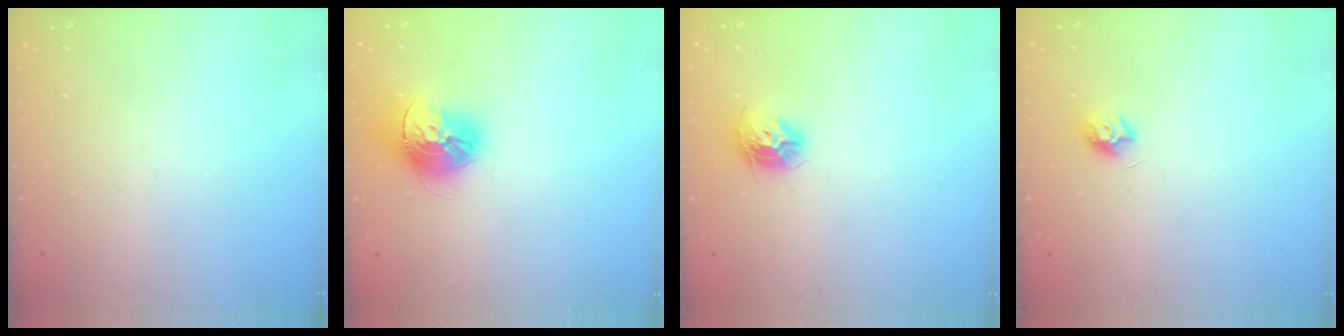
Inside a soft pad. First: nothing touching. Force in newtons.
{"total": 15.1, "press": 15.0, "slide": 1.5}
{"total": 9.9, "press": 9.9, "slide": 0.5}
{"total": 6.8, "press": 6.8, "slide": 0.5}